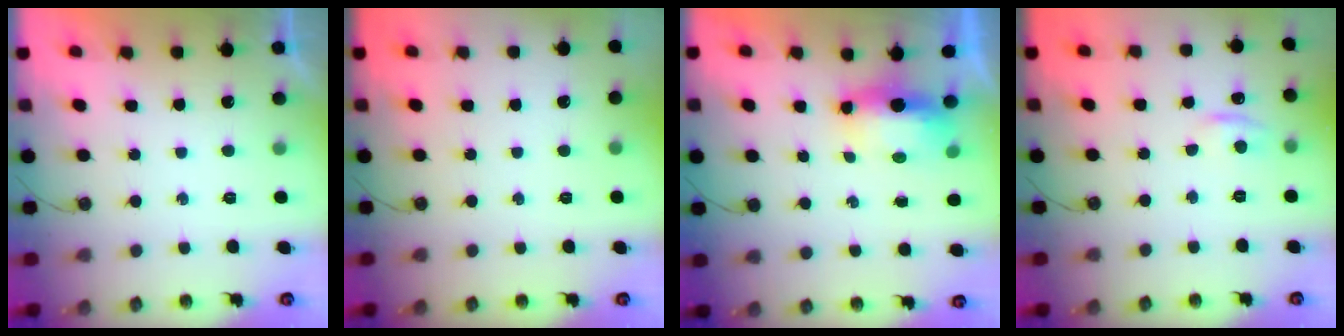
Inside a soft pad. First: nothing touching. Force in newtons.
{"total": 0.0}
{"total": 7.0, "press": 6.6, "slide": 2.2}
{"total": 5.1, "press": 5.0, "slide": 0.7}